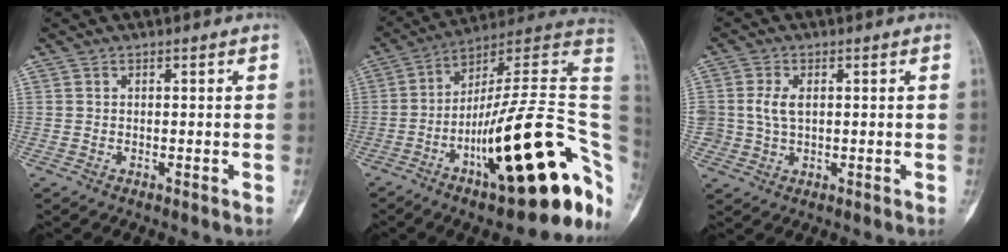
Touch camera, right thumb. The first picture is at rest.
{"total": 28.4, "force": [-8.6, 7.8, 25.9], "torque": [-0.309, 0.063, -0.127]}
{"total": 3.9, "force": [0.5, 2.6, 2.9], "torque": [-0.060, 0.001, 0.014]}